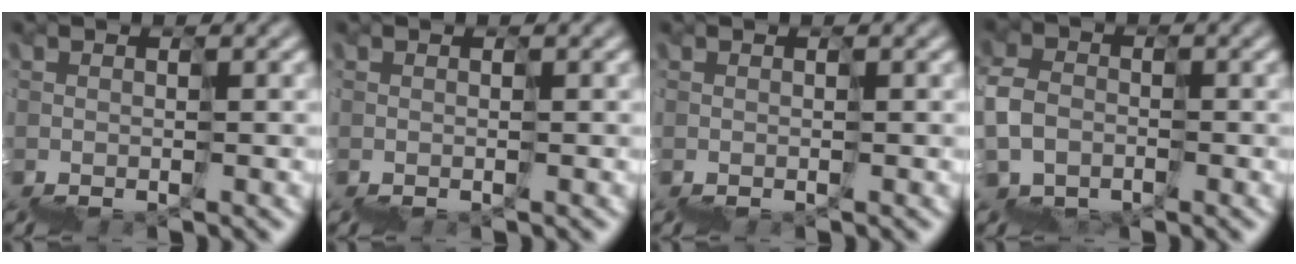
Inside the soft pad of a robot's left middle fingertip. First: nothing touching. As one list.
[{"total": 0.0}, {"total": 0.0}, {"total": 2.4, "force": [-0.6, 2.3, 0.6], "torque": [-0.019, 0.010, -0.021]}]